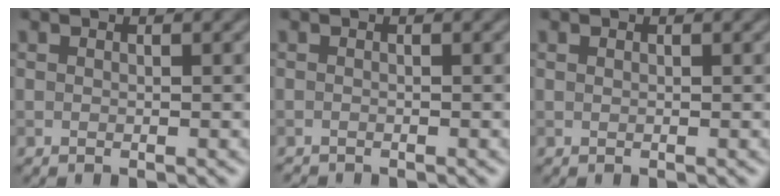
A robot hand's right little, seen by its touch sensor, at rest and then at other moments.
{"total": 0.8, "force": [-0.8, 0.0, 0.0], "torque": [0.004, -0.005, -0.015]}
{"total": 0.0}